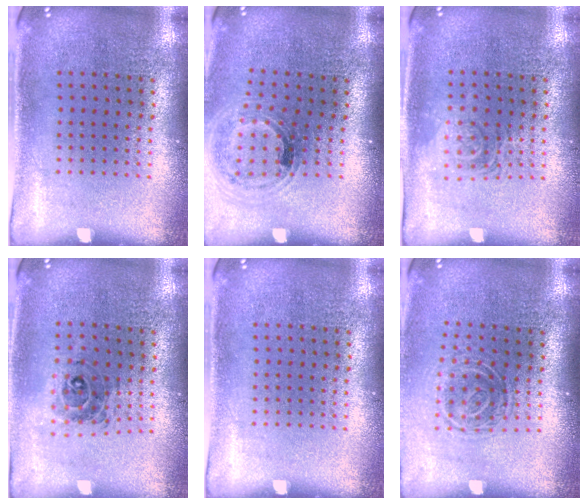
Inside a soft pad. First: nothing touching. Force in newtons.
{"total": 1.0, "press": 1.0, "slide": 0.3}
{"total": 1.3, "press": 1.2, "slide": 0.3}
{"total": 0.7, "press": 0.7, "slide": 0.2}
{"total": 0.0}
{"total": 1.7, "press": 1.2, "slide": 1.1}